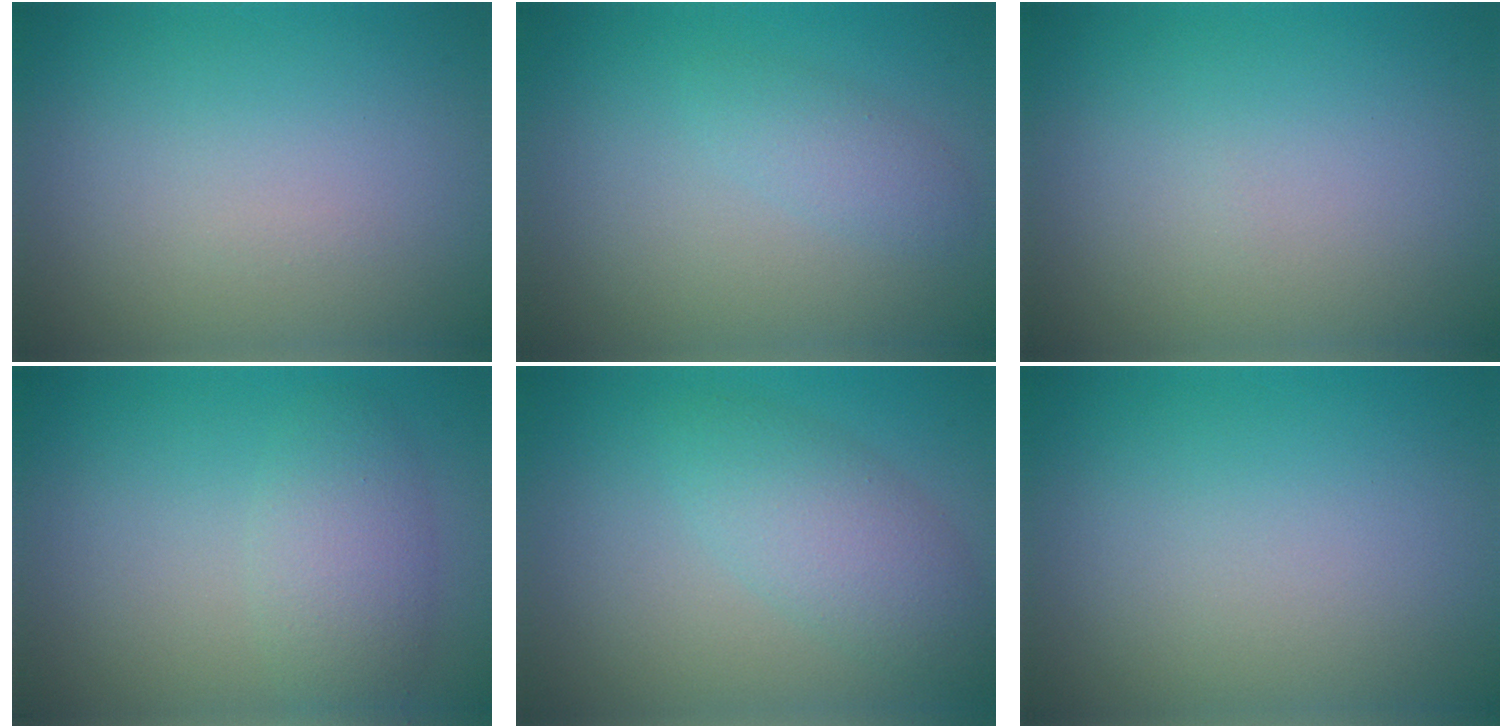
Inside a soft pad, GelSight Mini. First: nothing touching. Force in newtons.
{"total": 1.6, "press": 1.6, "slide": 0.0}
{"total": 0.0}
{"total": 3.3, "press": 3.3, "slide": 0.3}
{"total": 3.7, "press": 3.7, "slide": 0.1}
{"total": 0.0}